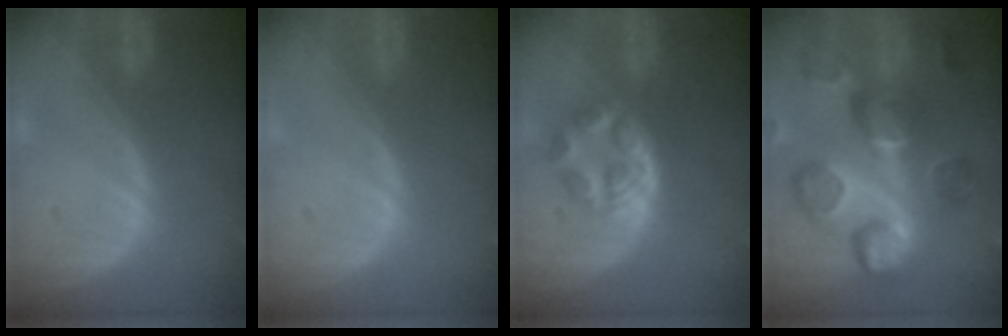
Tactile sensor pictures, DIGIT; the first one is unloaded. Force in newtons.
{"total": 0.0}
{"total": 6.3, "press": 5.3, "slide": 3.4}
{"total": 12.4, "press": 11.1, "slide": 5.6}